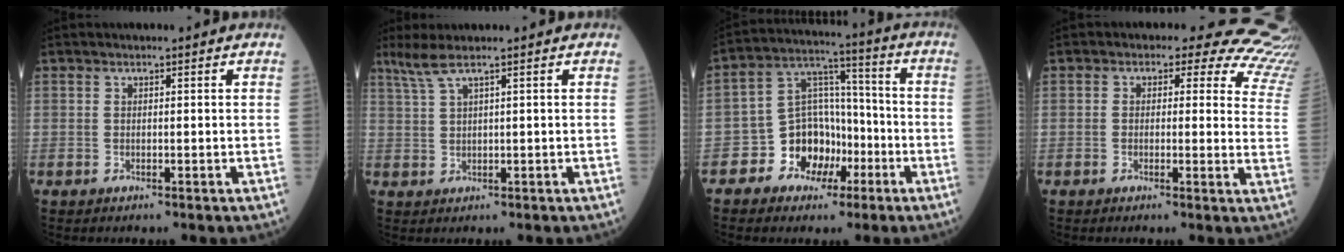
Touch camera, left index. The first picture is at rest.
{"total": 4.2, "force": [3.2, -1.0, 2.6], "torque": [-0.070, 0.008, 0.074]}
{"total": 10.0, "force": [-4.3, 7.5, 5.0], "torque": [-0.102, 0.031, -0.069]}
{"total": 14.3, "force": [12.4, 6.8, 2.0], "torque": [-0.008, -0.005, 0.116]}